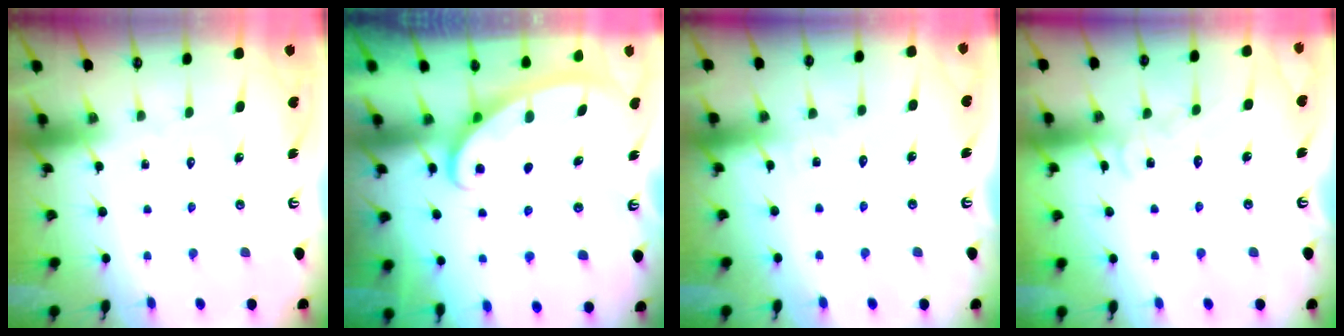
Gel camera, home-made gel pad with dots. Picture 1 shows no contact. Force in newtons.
{"total": 2.8, "press": 2.8, "slide": 0.4}
{"total": 2.4, "press": 2.4, "slide": 0.2}
{"total": 8.1, "press": 8.1, "slide": 0.7}